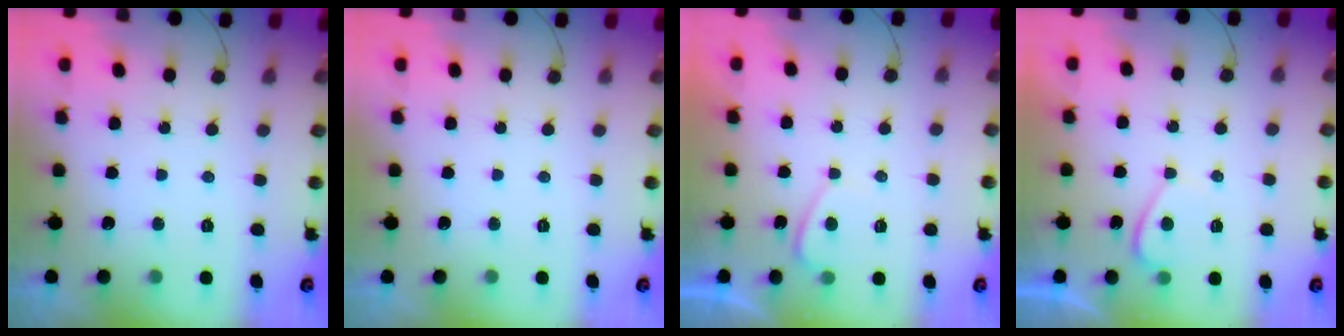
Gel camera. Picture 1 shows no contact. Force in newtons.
{"total": 0.0}
{"total": 0.9, "press": 0.7, "slide": 0.5}
{"total": 2.1, "press": 2.0, "slide": 0.7}